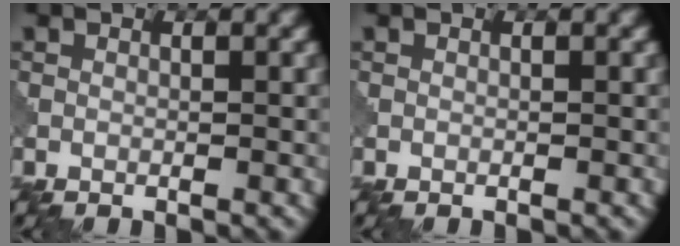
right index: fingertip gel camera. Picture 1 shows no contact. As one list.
[{"total": 0.0}]